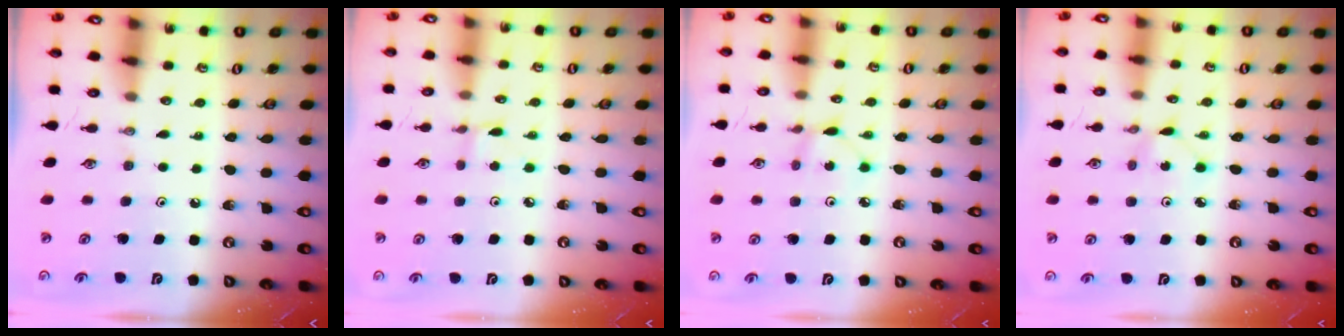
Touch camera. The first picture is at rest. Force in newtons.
{"total": 1.2, "press": 1.2, "slide": 0.1}
{"total": 2.3, "press": 2.2, "slide": 0.3}
{"total": 3.1, "press": 3.1, "slide": 0.2}